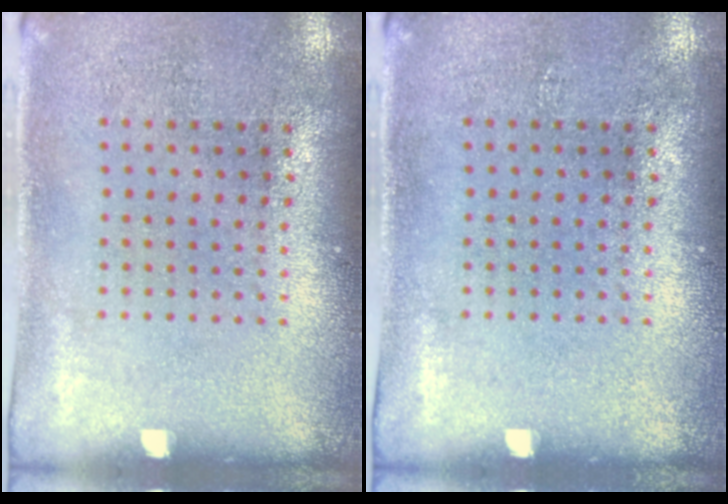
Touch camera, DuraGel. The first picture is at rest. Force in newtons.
{"total": 0.0}